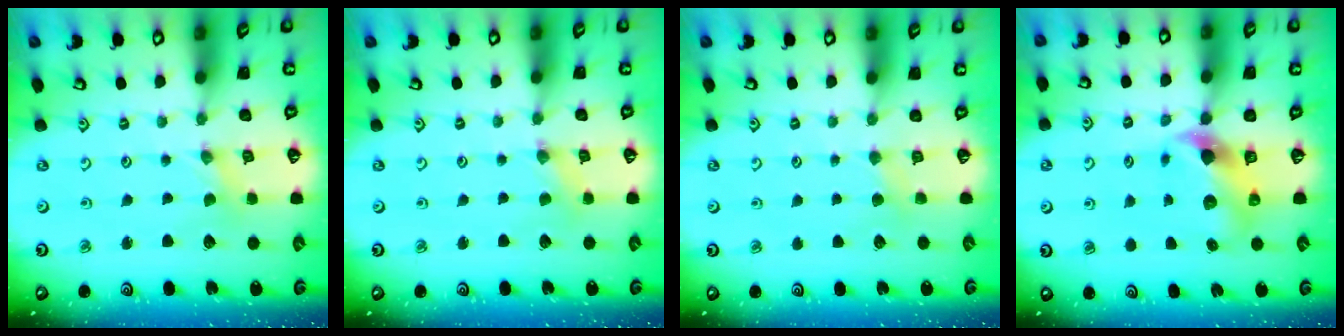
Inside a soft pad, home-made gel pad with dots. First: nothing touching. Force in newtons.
{"total": 0.8, "press": 0.8, "slide": 0.3}
{"total": 2.8, "press": 2.8, "slide": 0.5}
{"total": 7.0, "press": 6.9, "slide": 1.0}